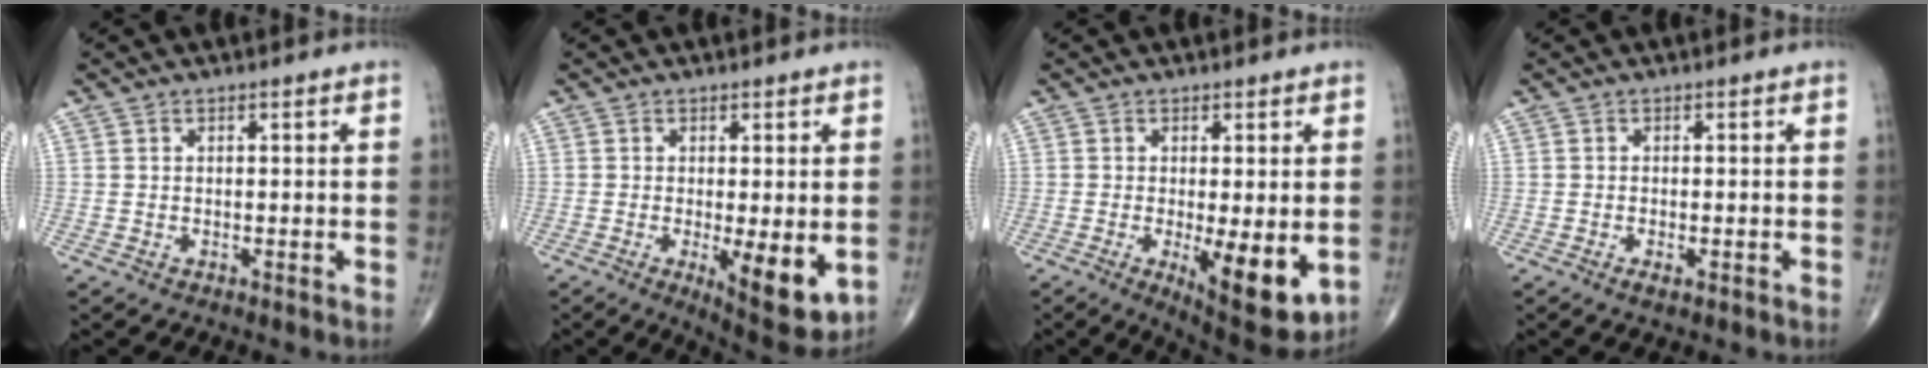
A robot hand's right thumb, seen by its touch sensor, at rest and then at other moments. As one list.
[{"total": 9.7, "force": [-1.9, 3.1, 8.9], "torque": [-0.125, -0.026, -0.022]}, {"total": 11.6, "force": [-2.3, 3.9, 10.7], "torque": [-0.149, -0.027, -0.024]}, {"total": 1.8, "force": [-0.8, 0.7, 1.5], "torque": [-0.027, -0.002, -0.013]}]